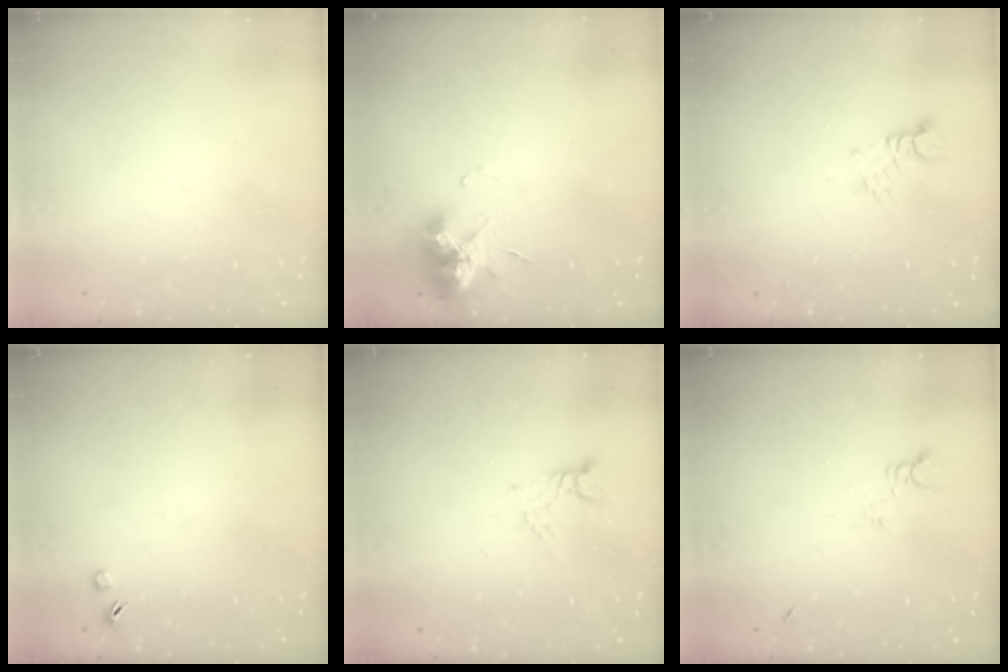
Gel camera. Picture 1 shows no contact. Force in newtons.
{"total": 11.3, "press": 11.2, "slide": 0.8}
{"total": 2.5, "press": 2.5, "slide": 0.1}
{"total": 3.0, "press": 2.9, "slide": 0.5}
{"total": 2.5, "press": 2.5, "slide": 0.1}
{"total": 4.5, "press": 4.4, "slide": 0.6}